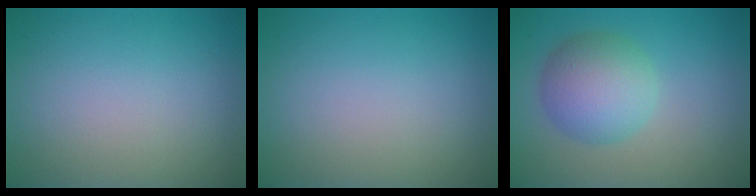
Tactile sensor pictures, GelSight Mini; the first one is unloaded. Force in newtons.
{"total": 0.0}
{"total": 5.3, "press": 5.3, "slide": 0.2}